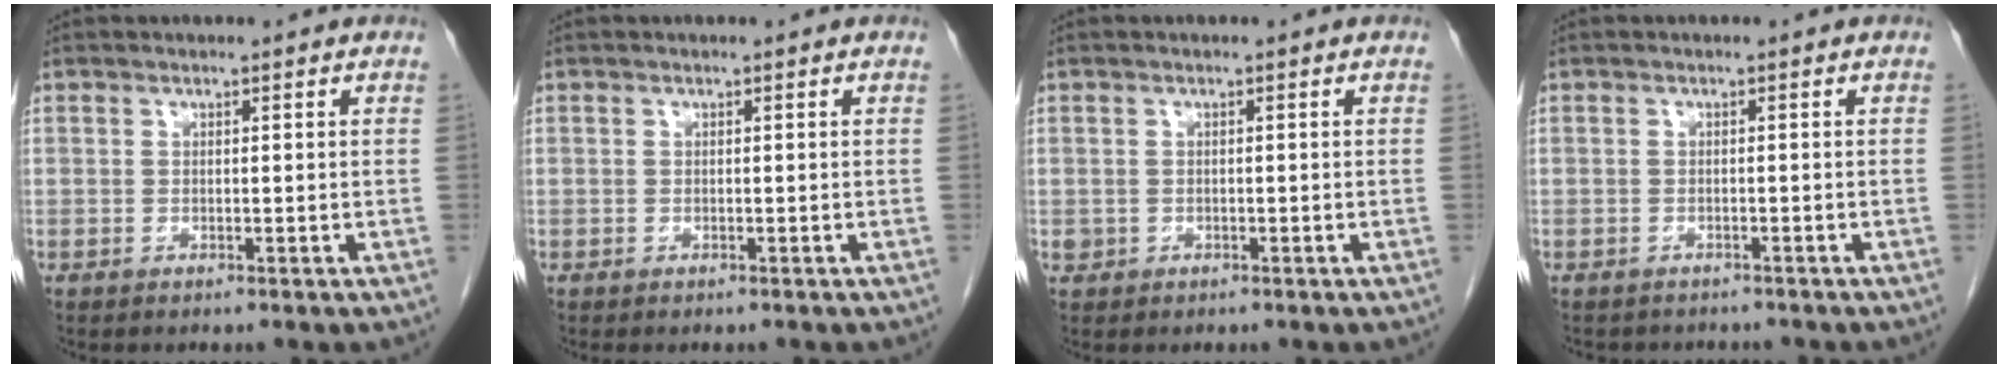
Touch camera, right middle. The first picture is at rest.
{"total": 0.0}
{"total": 1.0, "force": [-0.2, 1.0, 0.2], "torque": [-0.002, 0.004, 0.000]}
{"total": 4.2, "force": [-3.9, 1.6, 0.7], "torque": [-0.010, 0.001, -0.047]}